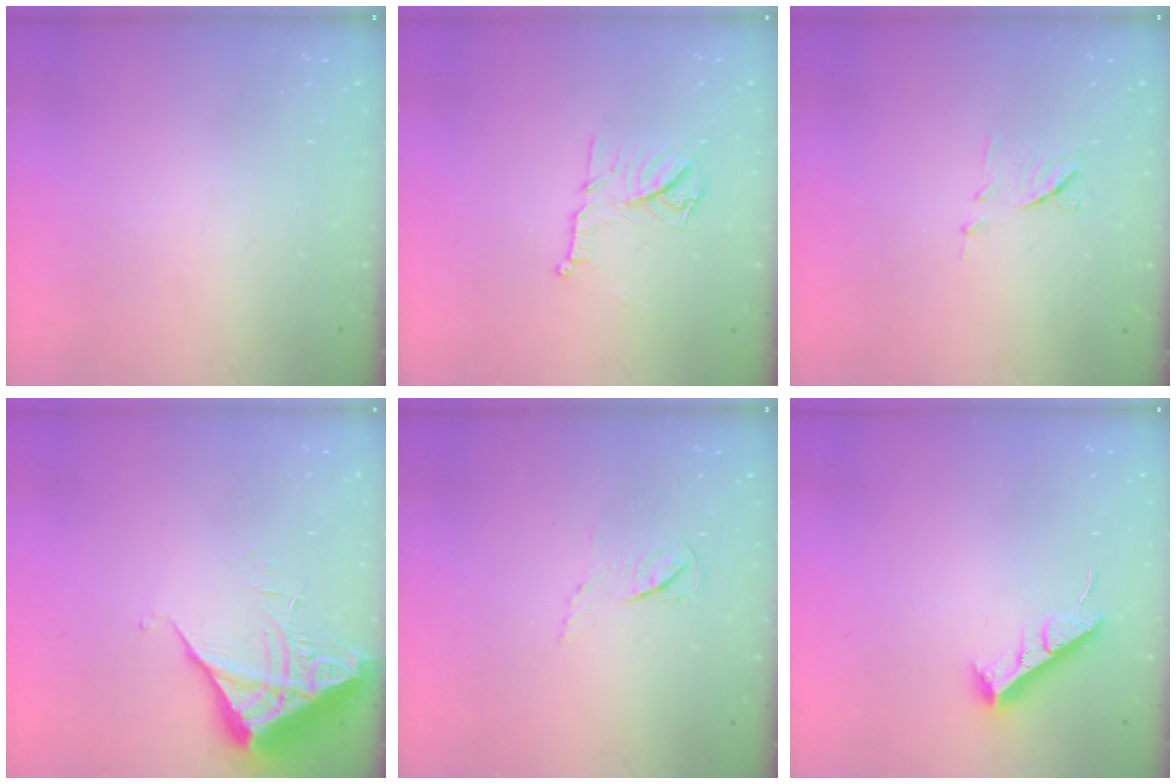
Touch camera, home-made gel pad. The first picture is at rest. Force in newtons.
{"total": 11.4, "press": 11.4, "slide": 0.6}
{"total": 7.0, "press": 7.0, "slide": 0.6}
{"total": 6.0, "press": 6.0, "slide": 0.2}
{"total": 4.4, "press": 4.4, "slide": 0.6}
{"total": 7.3, "press": 7.3, "slide": 0.6}